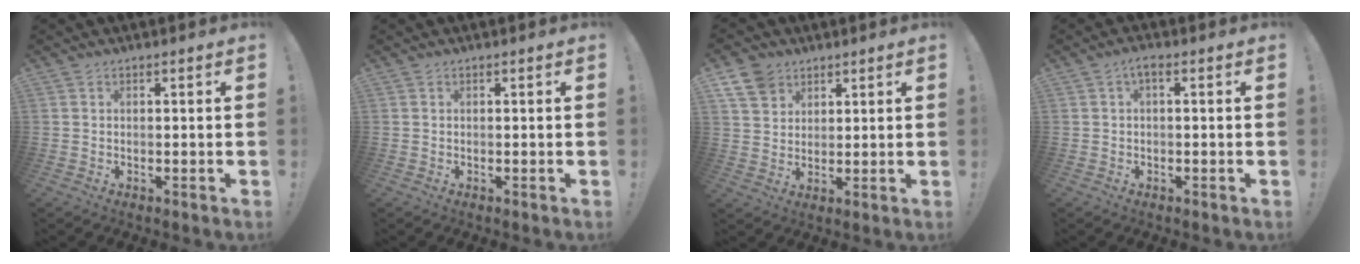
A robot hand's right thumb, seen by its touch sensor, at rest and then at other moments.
{"total": 0.0}
{"total": 8.1, "force": [5.1, 5.7, 2.6], "torque": [-0.042, -0.027, 0.101]}
{"total": 2.1, "force": [-0.3, 0.5, 2.0], "torque": [-0.039, 0.007, -0.006]}